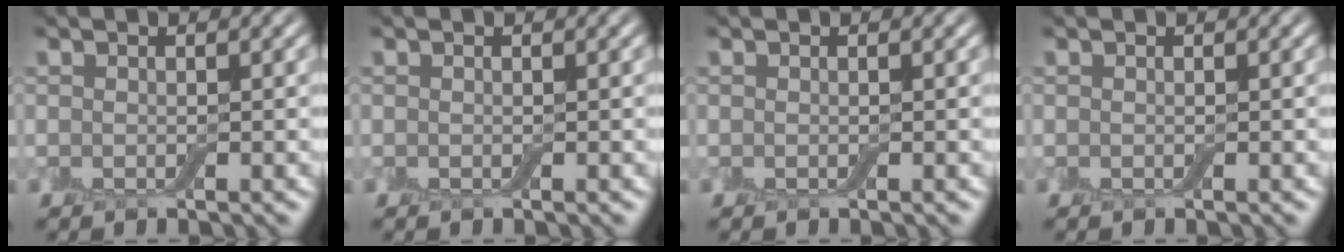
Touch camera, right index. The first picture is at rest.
{"total": 0.0}
{"total": 0.0}
{"total": 0.0}